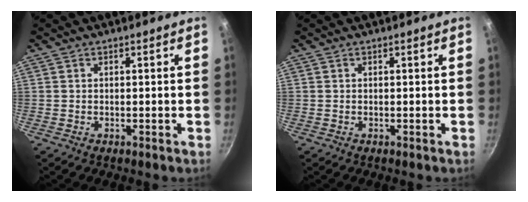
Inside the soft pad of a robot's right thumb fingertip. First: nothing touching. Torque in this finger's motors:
{"motor_torque": [-0.01, 0.01, 0.04, -0.04, 0.00]}